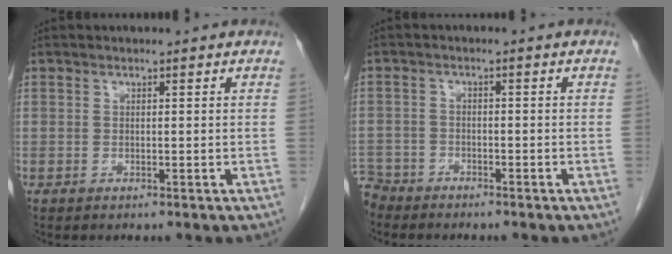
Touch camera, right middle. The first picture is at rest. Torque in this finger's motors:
{"motor_torque": [0.58, -0.68, 0.07, -0.06]}